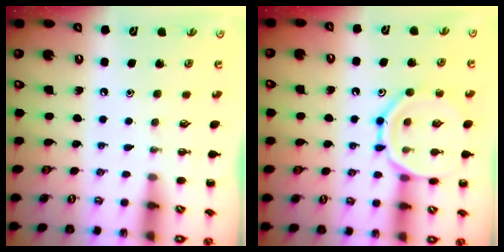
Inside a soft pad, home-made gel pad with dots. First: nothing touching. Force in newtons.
{"total": 13.6, "press": 13.5, "slide": 1.0}